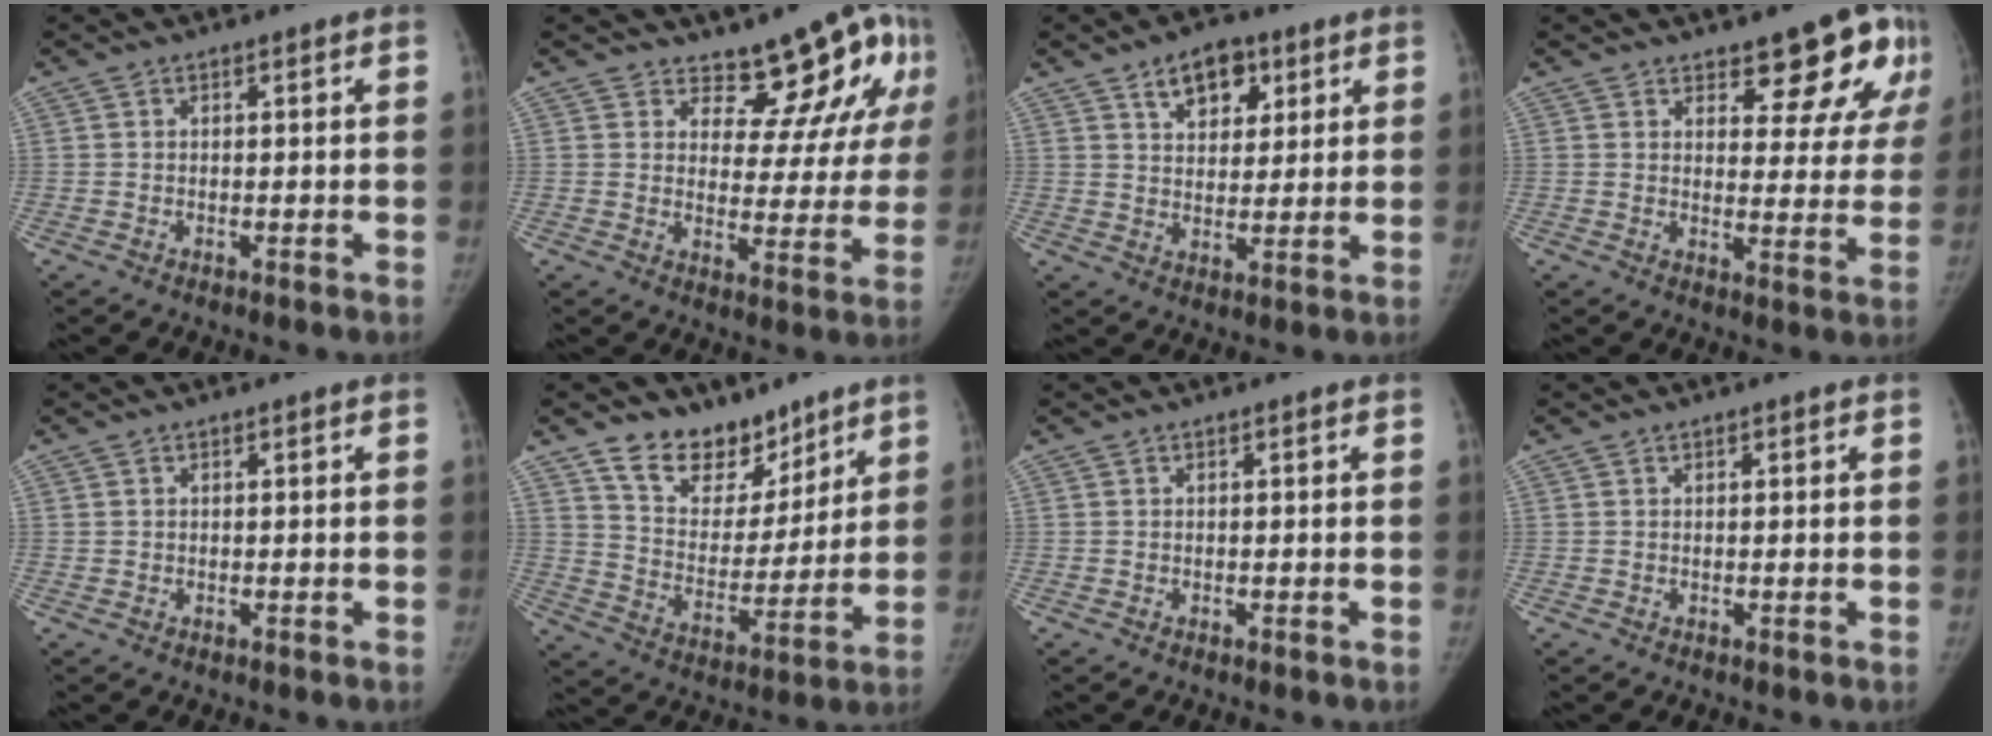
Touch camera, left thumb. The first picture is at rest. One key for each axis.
{"total": 12.5, "fx": 8.8, "fy": 6.1, "fz": 6.5, "tx": -0.032, "ty": -0.064, "tz": 0.103}
{"total": 8.6, "fx": 4.6, "fy": 5.4, "fz": 4.9, "tx": -0.041, "ty": -0.019, "tz": 0.070}
{"total": 11.4, "fx": 7.4, "fy": 4.9, "fz": 7.2, "tx": -0.039, "ty": -0.045, "tz": 0.088}
{"total": 0.6, "fx": 0.2, "fy": 0.6, "fz": 0.1, "tx": 0.006, "ty": 0.001, "tz": 0.003}
{"total": 14.0, "fx": 10.6, "fy": 8.1, "fz": 4.3, "tx": -0.019, "ty": -0.078, "tz": 0.193}
{"total": 0.0}
{"total": 0.0}